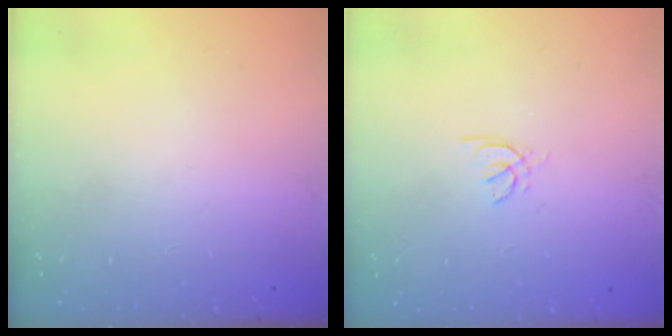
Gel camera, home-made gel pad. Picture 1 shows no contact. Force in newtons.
{"total": 1.2, "press": 1.2, "slide": 0.4}